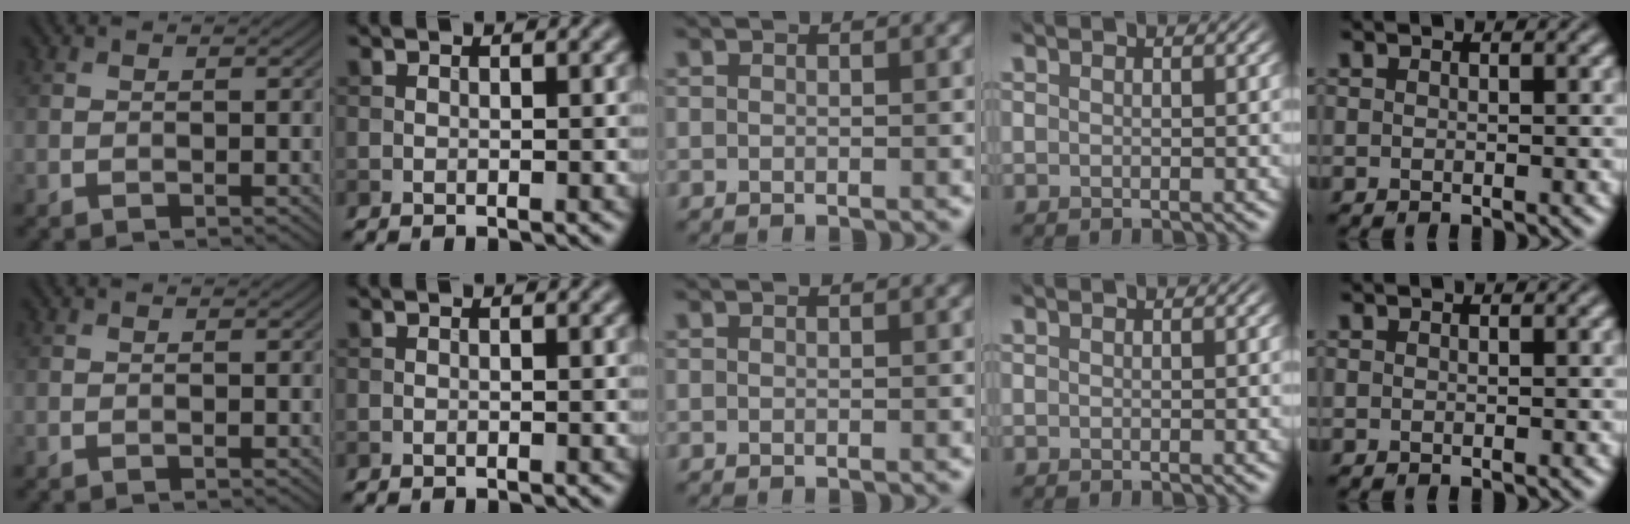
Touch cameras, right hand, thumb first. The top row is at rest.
{}